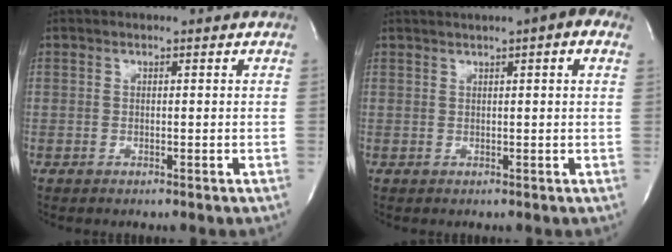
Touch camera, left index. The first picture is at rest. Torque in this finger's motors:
{"motor_torque": [0.89, -0.92, 0.78, 0.14]}